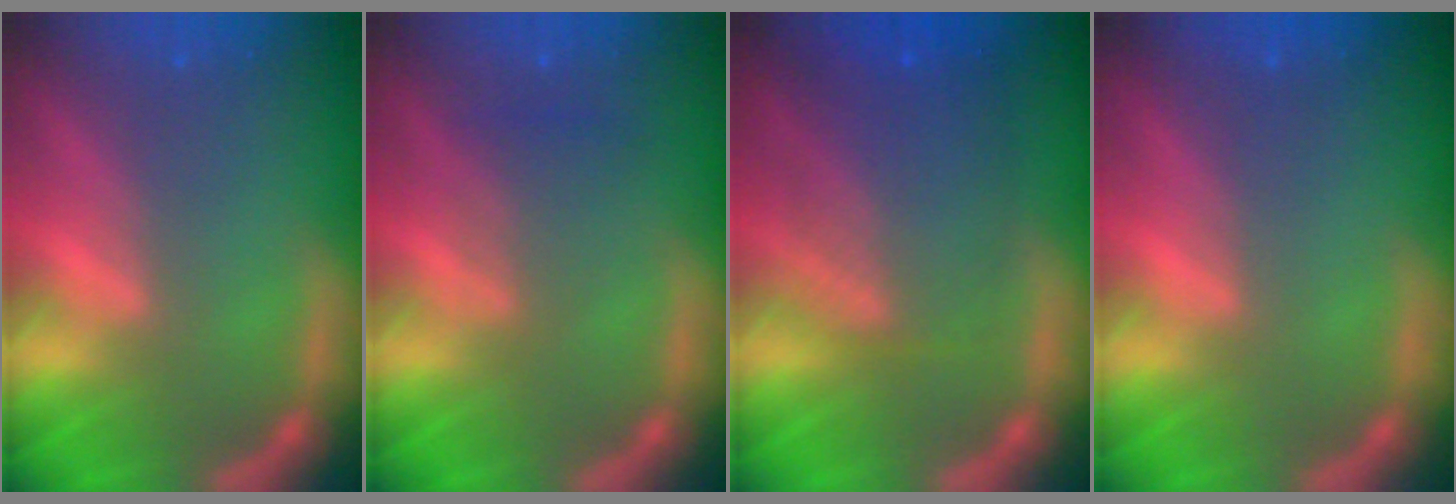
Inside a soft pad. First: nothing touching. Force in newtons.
{"total": 2.5}
{"total": 7.1}
{"total": 0.0}